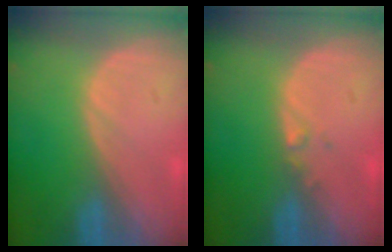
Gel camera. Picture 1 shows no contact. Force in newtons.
{"total": 1.0, "press": 0.9, "slide": 0.5}